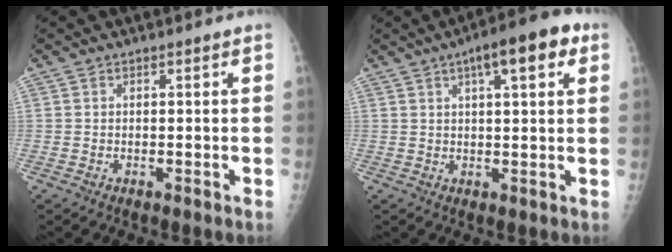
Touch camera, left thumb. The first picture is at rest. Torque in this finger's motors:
{"motor_torque": [1.43, 1.02, 0.86, -0.27, 0.16]}